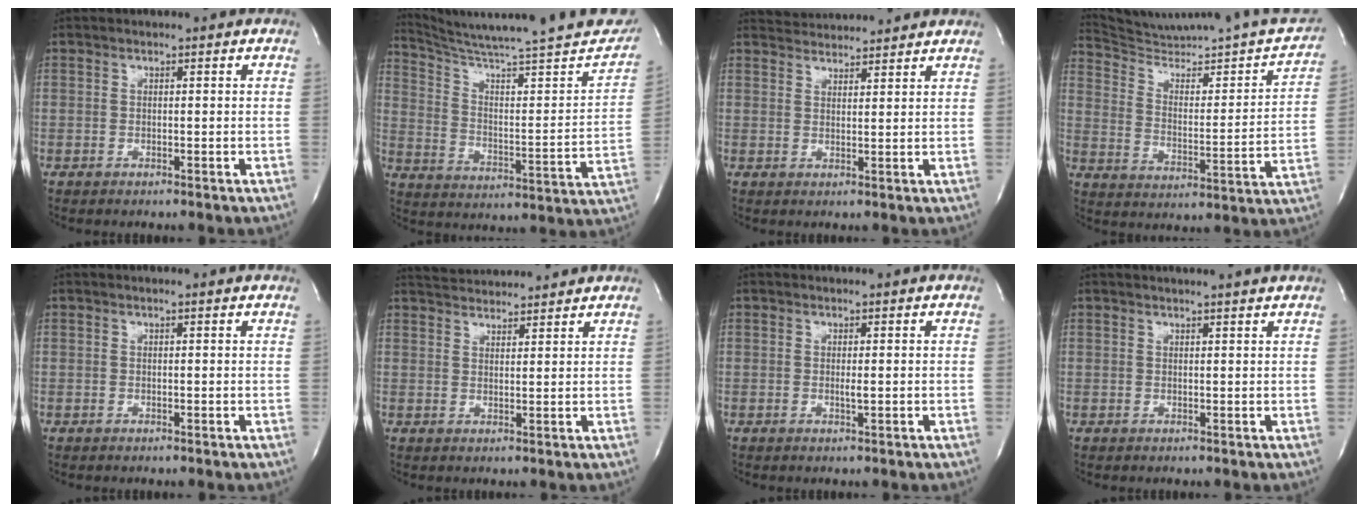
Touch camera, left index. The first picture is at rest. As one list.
[{"total": 28.1, "force": [24.9, 1.2, 13.0], "torque": [-0.194, -0.074, 0.334]}, {"total": 6.7, "force": [6.6, 0.4, 0.7], "torque": [-0.019, 0.028, 0.095]}, {"total": 23.5, "force": [22.1, 1.1, 7.9], "torque": [-0.110, -0.060, 0.306]}, {"total": 0.9, "force": [0.8, -0.1, 0.3], "torque": [-0.015, 0.006, 0.011]}, {"total": 8.4, "force": [8.2, 0.6, 1.8], "torque": [-0.038, 0.028, 0.121]}, {"total": 0.8, "force": [0.1, 0.0, 0.8], "torque": [-0.020, -0.003, 0.003]}, {"total": 5.1, "force": [4.7, -0.7, 1.7], "torque": [-0.021, 0.007, 0.046]}]